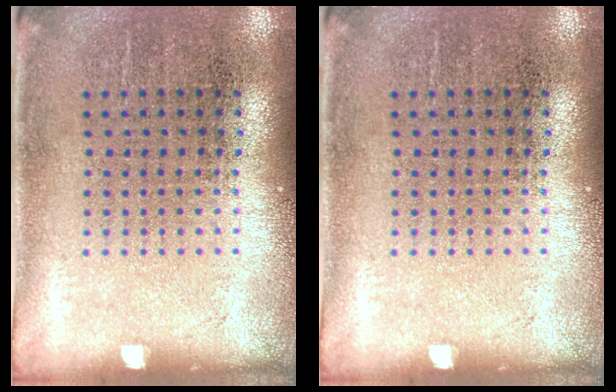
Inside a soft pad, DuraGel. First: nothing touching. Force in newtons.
{"total": 0.0}